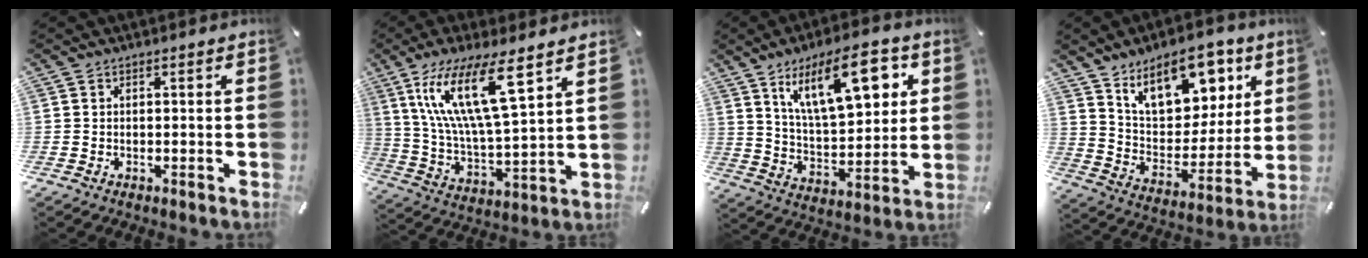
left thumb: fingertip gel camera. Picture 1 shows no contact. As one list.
[{"total": 17.5, "force": [10.0, 3.8, 13.9], "torque": [-0.302, -0.035, 0.161]}, {"total": 19.4, "force": [9.4, 8.7, 14.5], "torque": [-0.229, -0.022, 0.154]}, {"total": 16.5, "force": [10.6, 9.4, 8.3], "torque": [-0.131, -0.058, 0.193]}]